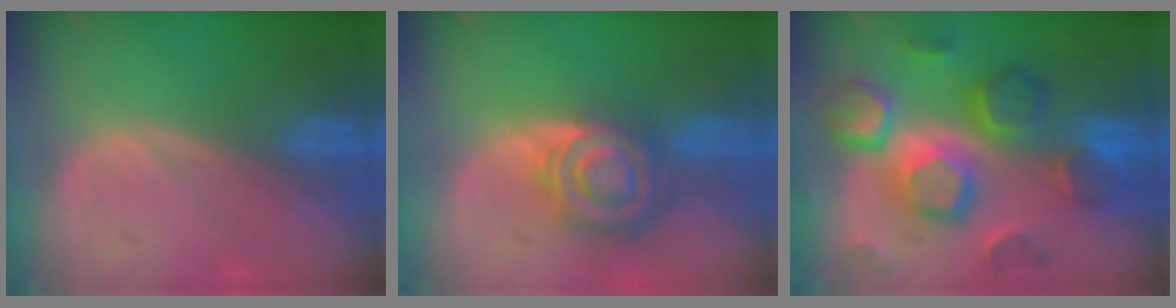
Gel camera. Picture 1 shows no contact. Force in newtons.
{"total": 8.4, "press": 7.2, "slide": 4.3}
{"total": 12.4, "press": 12.4, "slide": 1.1}